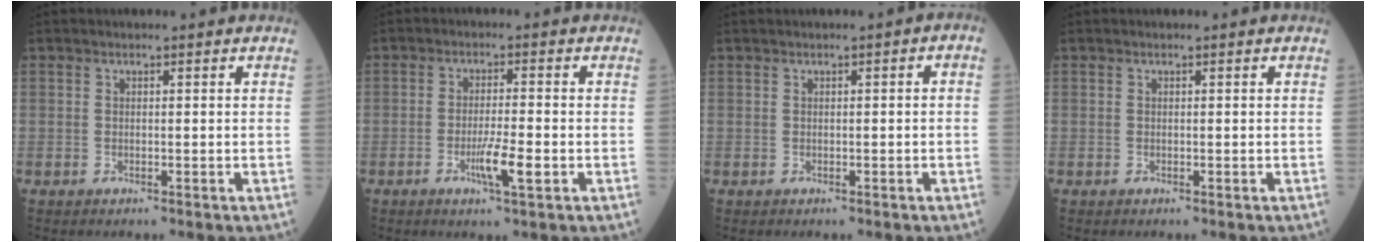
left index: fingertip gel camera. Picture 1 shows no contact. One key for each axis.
{"total": 4.7, "fx": -1.9, "fy": 0.2, "fz": 4.3, "tx": -0.080, "ty": -0.008, "tz": -0.034}
{"total": 1.2, "fx": 0.1, "fy": 0.4, "fz": 1.1, "tx": -0.015, "ty": 0.011, "tz": 0.002}
{"total": 0.0}